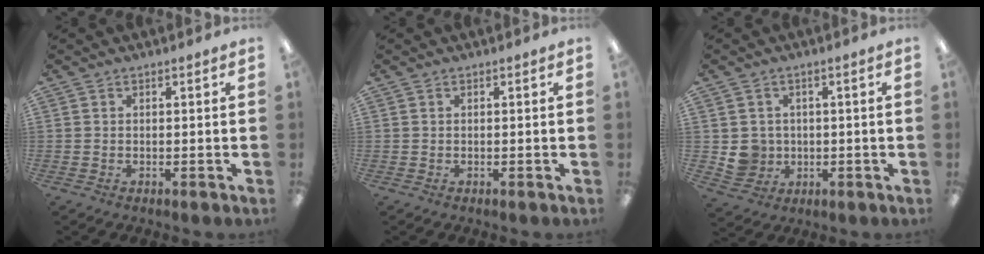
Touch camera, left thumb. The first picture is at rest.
{"total": 0.0}
{"total": 5.1, "force": [0.3, 5.0, 0.9], "torque": [-0.020, 0.003, 0.009]}